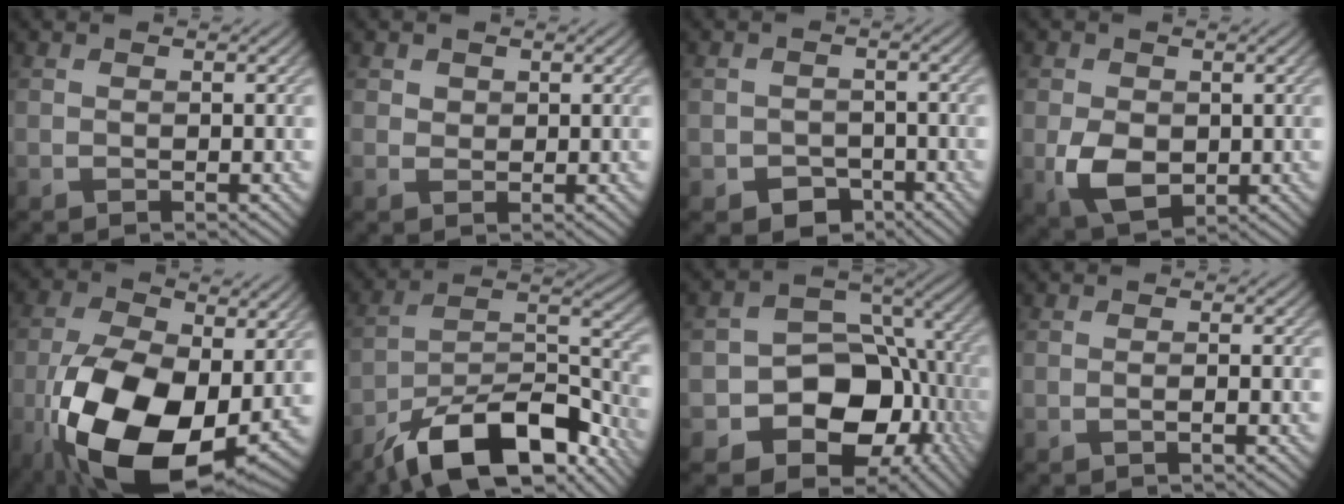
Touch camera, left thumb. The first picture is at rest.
{"total": 1.3, "force": [0.7, 1.1, 0.4], "torque": [-0.008, -0.002, 0.011]}
{"total": 3.7, "force": [-2.2, 2.7, 1.4], "torque": [-0.020, -0.009, -0.042]}
{"total": 5.4, "force": [-0.6, 4.0, 3.7], "torque": [-0.084, -0.009, -0.013]}
{"total": 18.5, "force": [-4.7, 10.7, 14.4], "torque": [-0.286, -0.042, -0.073]}
{"total": 15.5, "force": [-10.9, 5.5, 9.6], "torque": [-0.170, -0.009, -0.196]}
{"total": 13.5, "force": [-4.4, 10.3, 7.5], "torque": [-0.125, -0.023, -0.083]}
{"total": 1.0, "force": [-0.3, 0.1, 0.9], "torque": [-0.018, 0.001, -0.010]}